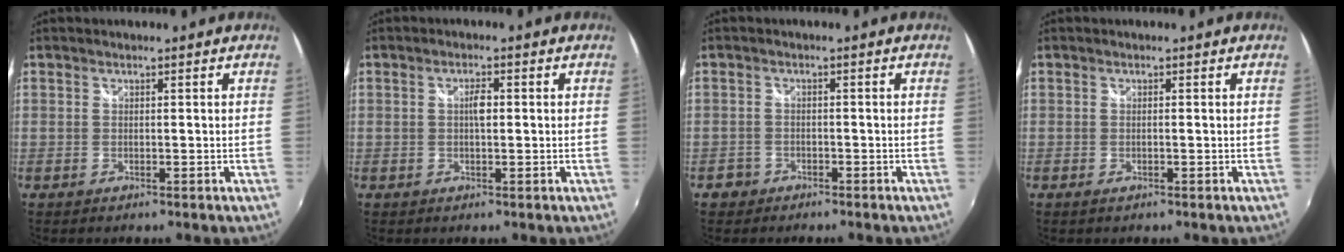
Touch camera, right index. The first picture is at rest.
{"total": 2.2, "force": [0.2, 0.7, 2.0], "torque": [-0.035, 0.004, 0.001]}
{"total": 2.3, "force": [-1.5, 1.7, 0.1], "torque": [-0.009, 0.000, -0.027]}
{"total": 0.6, "force": [-0.1, 0.0, 0.6], "torque": [-0.010, 0.000, -0.004]}